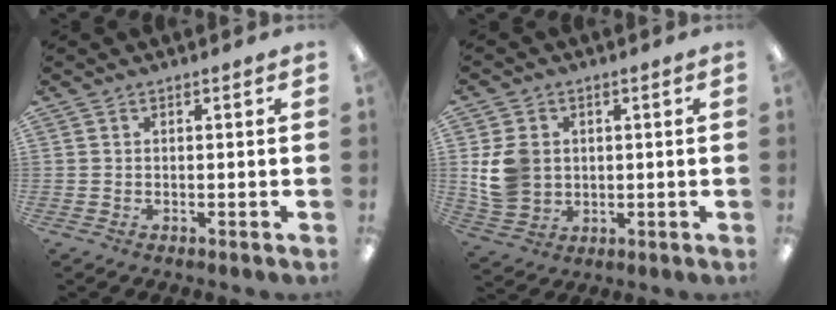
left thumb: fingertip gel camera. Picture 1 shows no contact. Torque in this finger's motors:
{"motor_torque": [0.82, 0.84, 0.66, -0.59, 0.05]}